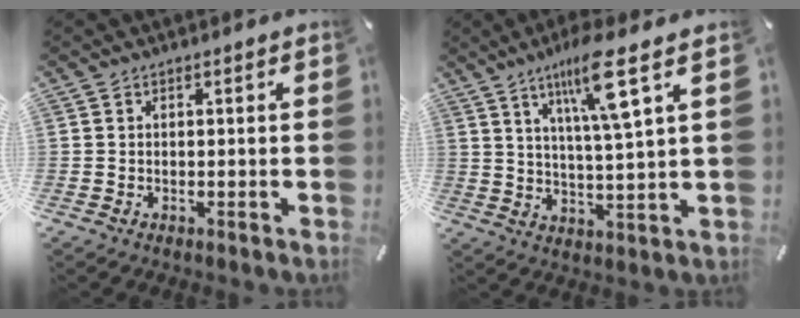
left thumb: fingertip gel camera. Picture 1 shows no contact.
{"total": 11.7, "force": [6.5, 1.5, 9.5], "torque": [-0.167, -0.022, 0.105]}